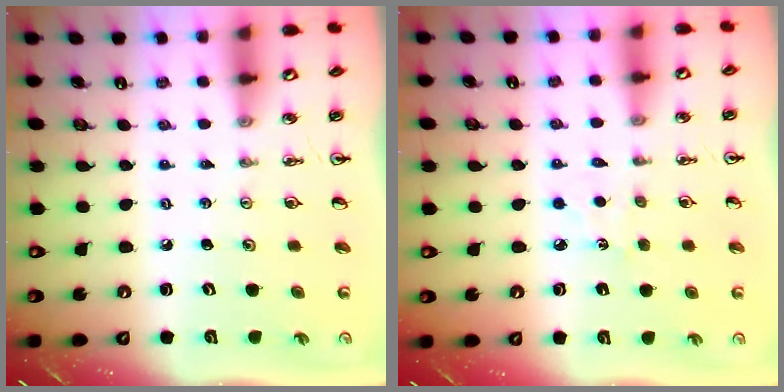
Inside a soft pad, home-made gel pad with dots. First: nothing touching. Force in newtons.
{"total": 3.7, "press": 3.7, "slide": 0.5}